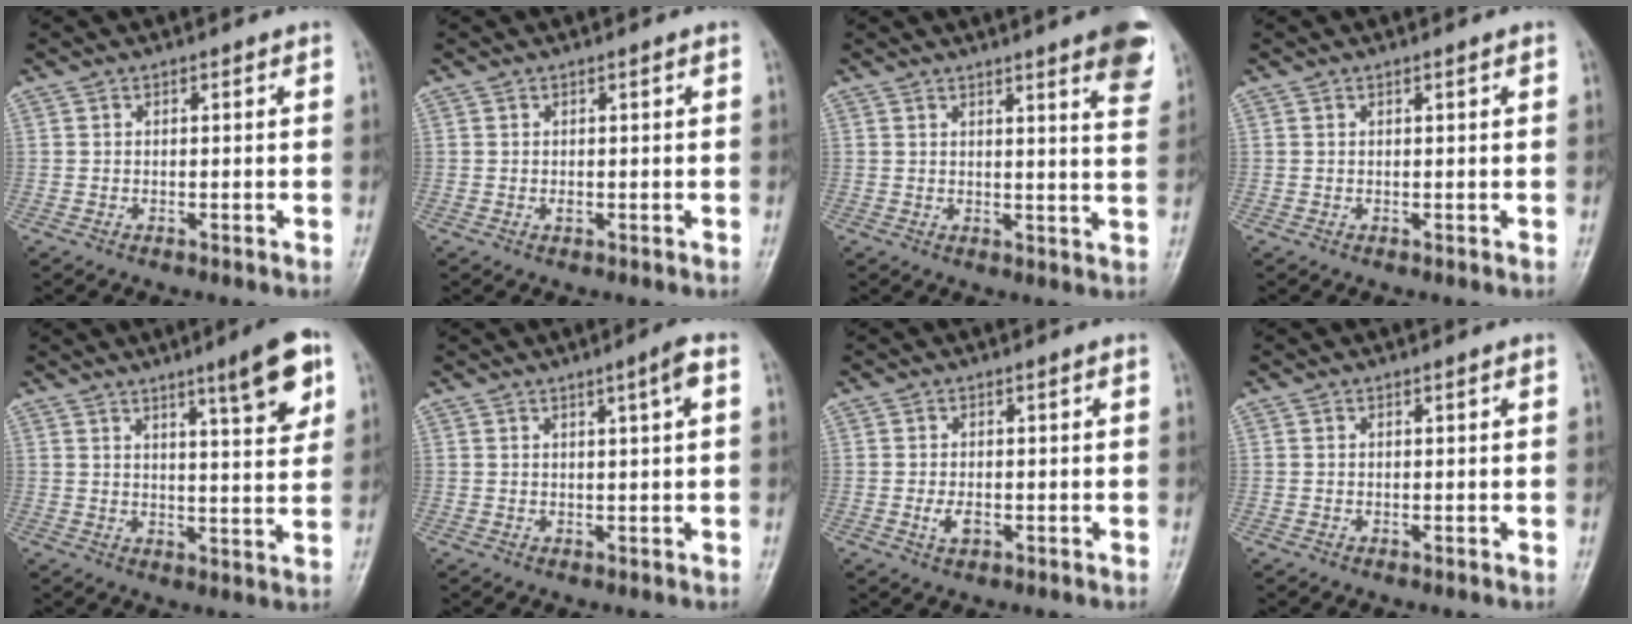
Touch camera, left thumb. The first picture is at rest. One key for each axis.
{"total": 0.8, "fx": 0.0, "fy": 0.3, "fz": 0.8, "tx": -0.012, "ty": 0.001, "tz": 0.003}
{"total": 10.3, "fx": 6.4, "fy": 1.2, "fz": 8.0, "tx": -0.082, "ty": -0.026, "tz": 0.066}
{"total": 0.5, "fx": 0.2, "fy": 0.0, "fz": 0.5, "tx": -0.009, "ty": 0.001, "tz": 0.004}
{"total": 10.7, "fx": 5.7, "fy": 1.7, "fz": 8.8, "tx": -0.112, "ty": -0.027, "tz": 0.078}
{"total": 3.3, "fx": 1.2, "fy": -0.2, "fz": 3.1, "tx": -0.050, "ty": 0.000, "tz": 0.021}
{"total": 2.4, "fx": -0.6, "fy": 1.2, "fz": 2.0, "tx": -0.041, "ty": 0.002, "tz": -0.008}
{"total": 0.0}